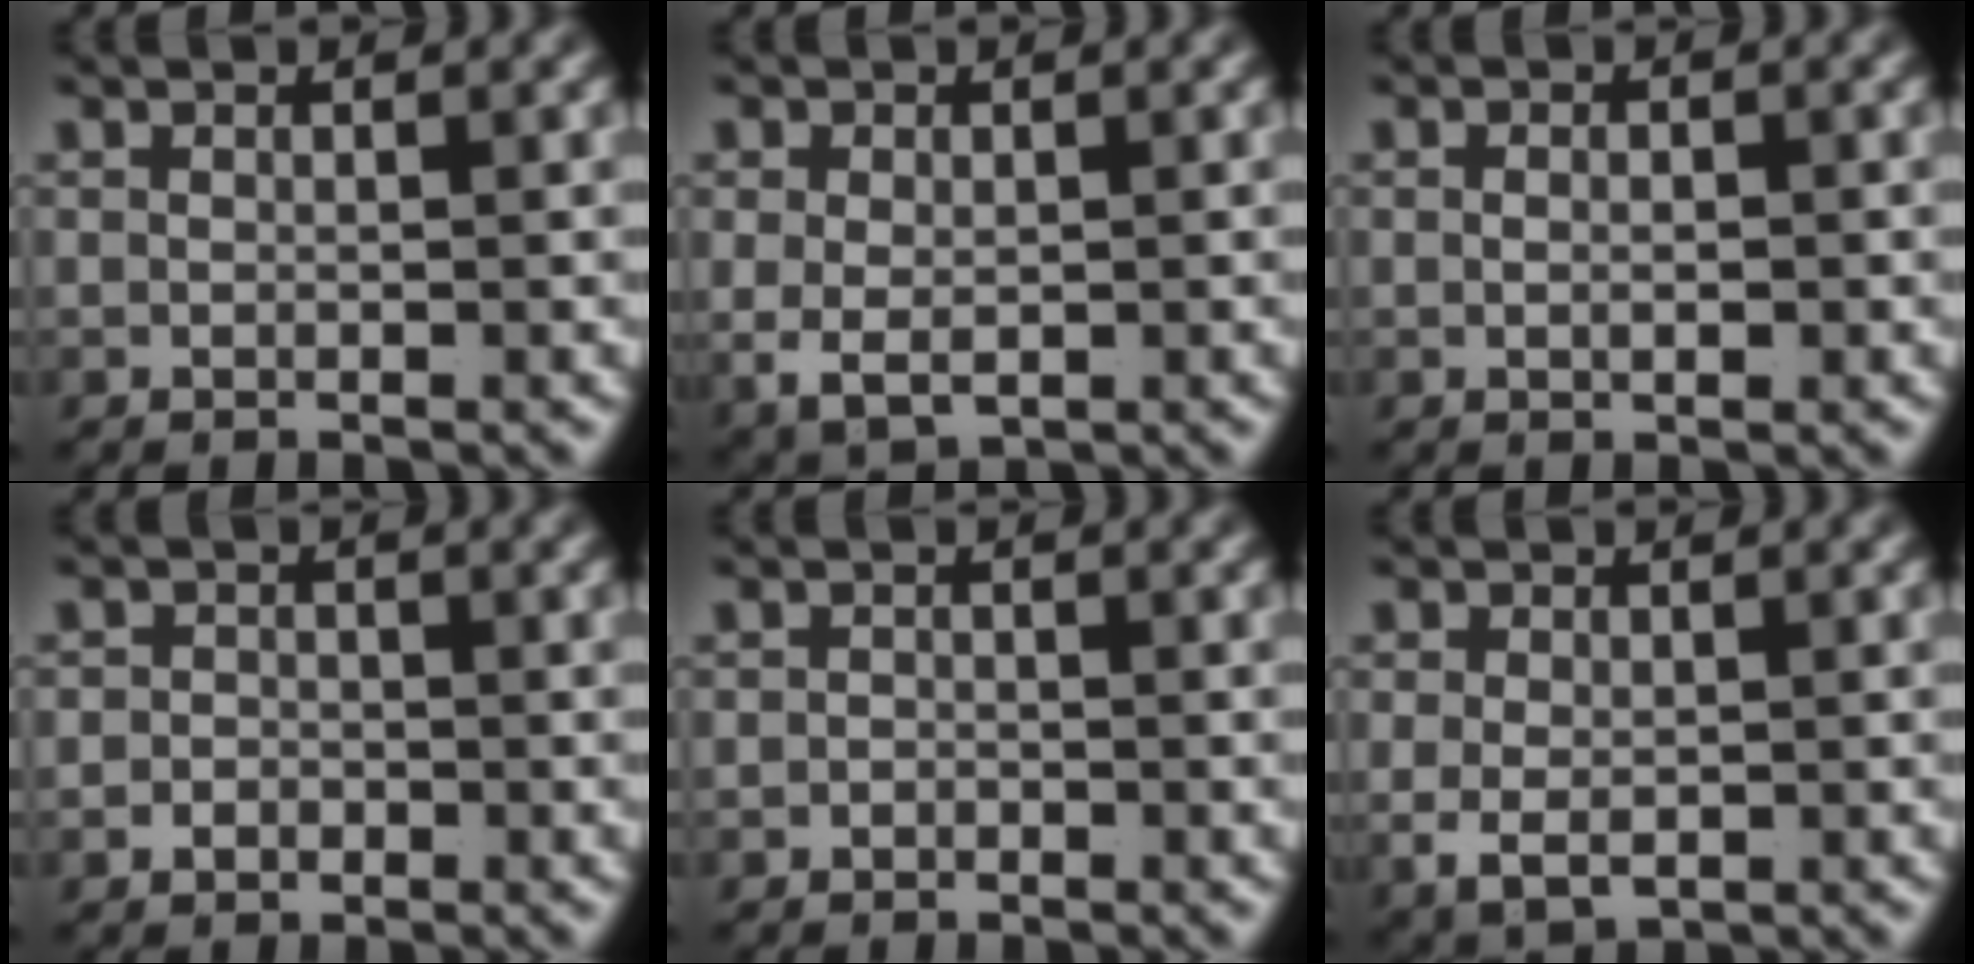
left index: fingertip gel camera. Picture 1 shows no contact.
{"total": 3.4, "force": [-0.3, 2.6, 2.2], "torque": [-0.060, -0.028, 0.014]}
{"total": 0.9, "force": [-0.2, 0.2, 0.9], "torque": [-0.010, -0.005, -0.001]}
{"total": 1.5, "force": [-0.9, 1.2, 0.1], "torque": [0.005, -0.008, -0.016]}
{"total": 0.7, "force": [-0.7, 0.2, -0.1], "torque": [0.005, -0.008, -0.009]}
{"total": 3.3, "force": [-0.5, 2.5, 2.1], "torque": [-0.053, -0.027, 0.010]}